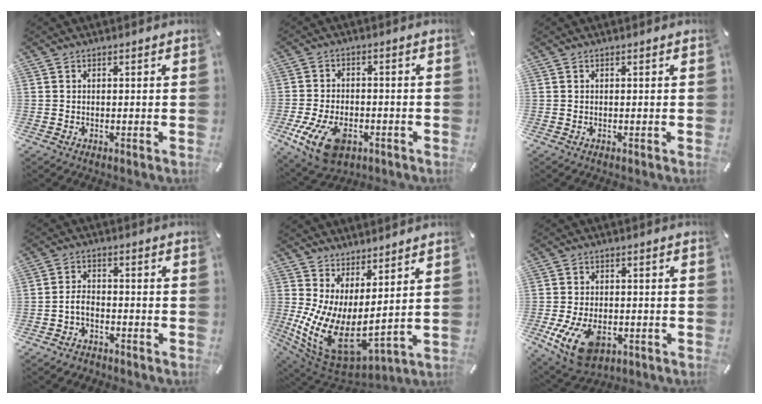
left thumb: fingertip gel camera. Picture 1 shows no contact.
{"total": 11.8, "force": [-5.1, 7.3, 7.8], "torque": [-0.164, 0.009, -0.091]}
{"total": 0.0}
{"total": 4.1, "force": [-2.3, 2.7, 2.2], "torque": [-0.045, 0.014, -0.046]}
{"total": 11.0, "force": [-0.3, 6.0, 9.2], "torque": [-0.182, -0.043, 0.008]}
{"total": 11.3, "force": [-3.9, 7.1, 7.8], "torque": [-0.152, -0.002, -0.070]}